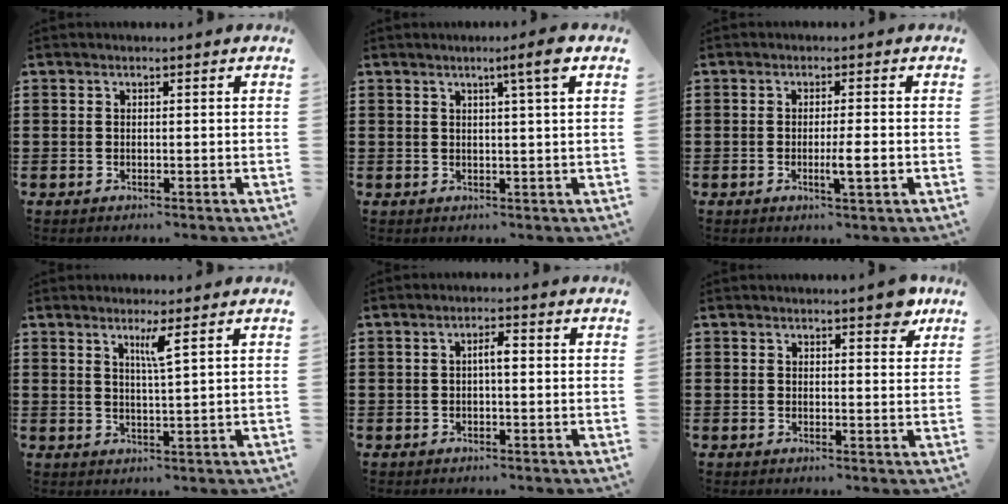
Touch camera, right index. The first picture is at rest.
{"total": 3.9, "force": [1.9, -0.4, 3.4], "torque": [-0.053, -0.009, 0.025]}
{"total": 3.5, "force": [-1.0, 0.2, 3.4], "torque": [-0.056, -0.004, -0.018]}
{"total": 3.1, "force": [1.9, -0.4, 2.5], "torque": [-0.044, -0.010, 0.029]}
{"total": 2.4, "force": [0.0, 0.6, 2.3], "torque": [-0.043, 0.004, -0.003]}
{"total": 3.5, "force": [2.6, 1.1, 1.9], "torque": [-0.020, -0.002, 0.043]}